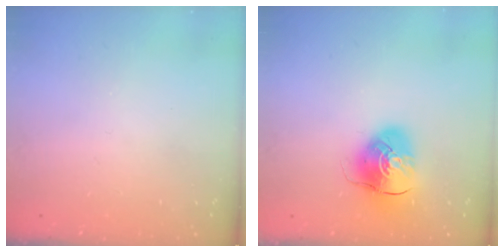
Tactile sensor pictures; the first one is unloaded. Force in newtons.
{"total": 9.7, "press": 9.6, "slide": 1.2}